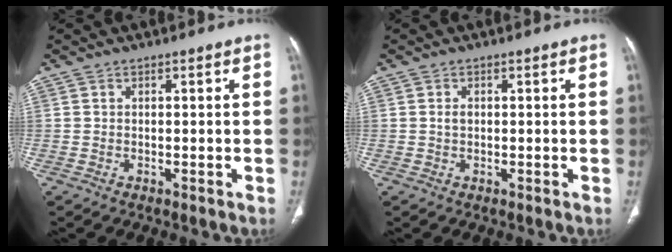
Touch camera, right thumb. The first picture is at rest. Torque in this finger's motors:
{"motor_torque": [-0.14, 0.71, 0.43, -0.16, 0.04]}